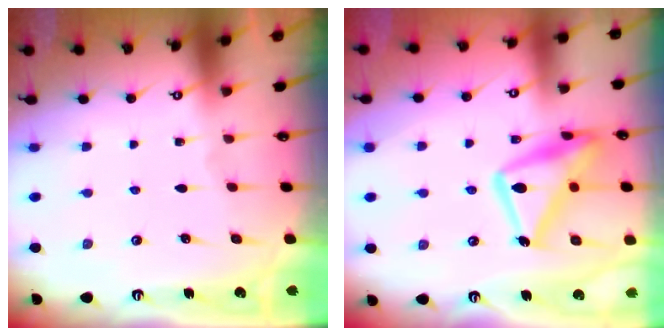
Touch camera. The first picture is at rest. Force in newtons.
{"total": 19.2, "press": 19.2, "slide": 1.2}